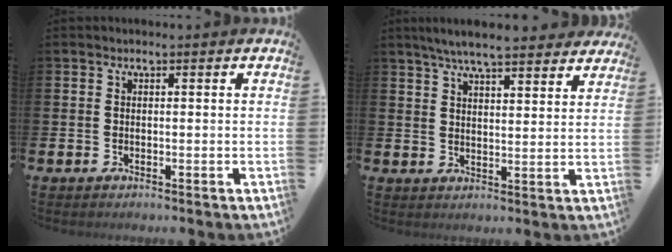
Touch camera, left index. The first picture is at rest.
{"total": 6.4, "force": [6.0, 0.7, 2.0], "torque": [-0.046, -0.030, 0.107]}